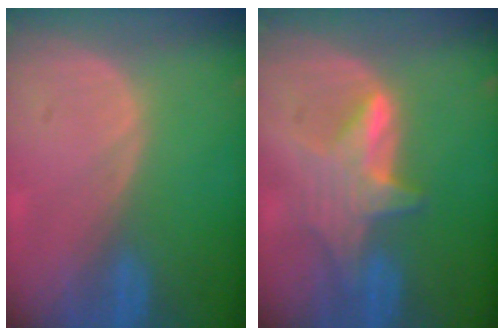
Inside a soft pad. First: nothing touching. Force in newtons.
{"total": 6.2, "press": 6.0, "slide": 1.3}